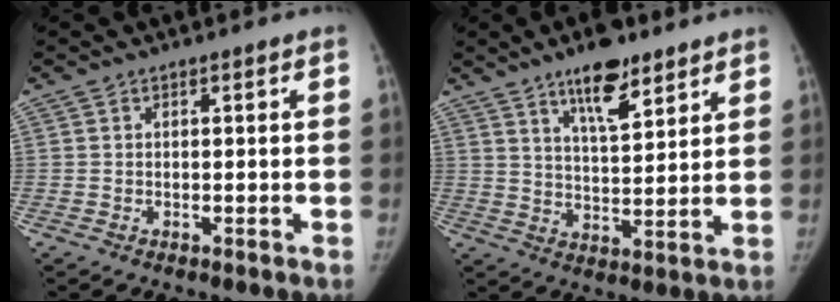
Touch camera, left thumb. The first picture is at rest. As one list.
[{"total": 10.0, "force": [6.7, 3.4, 6.7], "torque": [-0.087, -0.042, 0.112]}]